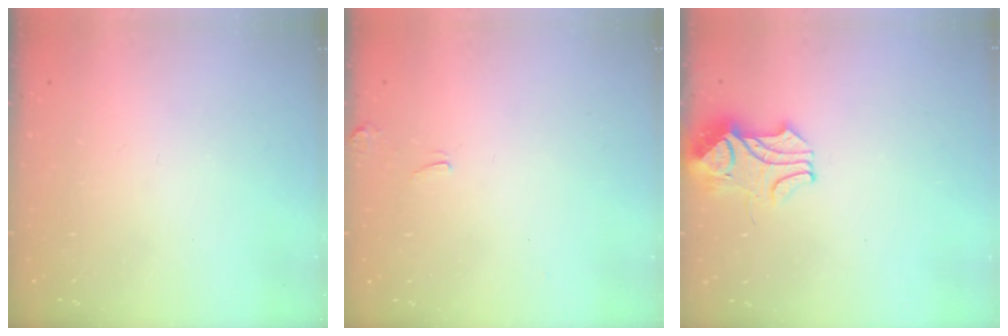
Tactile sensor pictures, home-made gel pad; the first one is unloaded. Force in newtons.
{"total": 2.6, "press": 2.5, "slide": 0.2}
{"total": 2.4, "press": 2.3, "slide": 0.9}